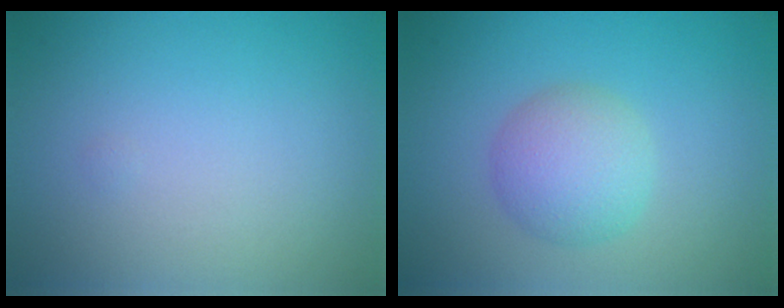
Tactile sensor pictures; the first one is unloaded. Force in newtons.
{"total": 3.9, "press": 3.9, "slide": 0.1}